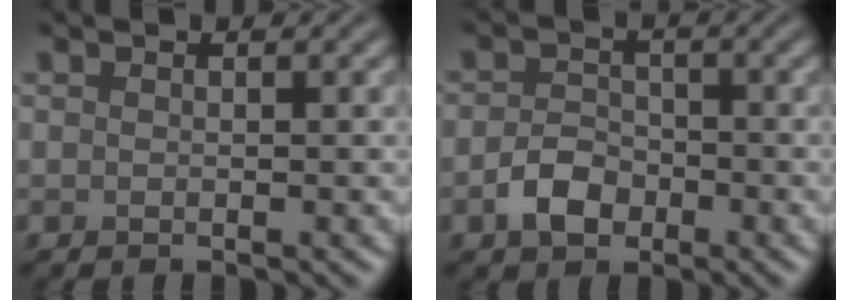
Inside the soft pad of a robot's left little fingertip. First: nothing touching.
{"total": 3.0, "force": [-1.5, 2.1, 1.6], "torque": [-0.027, 0.005, -0.033]}